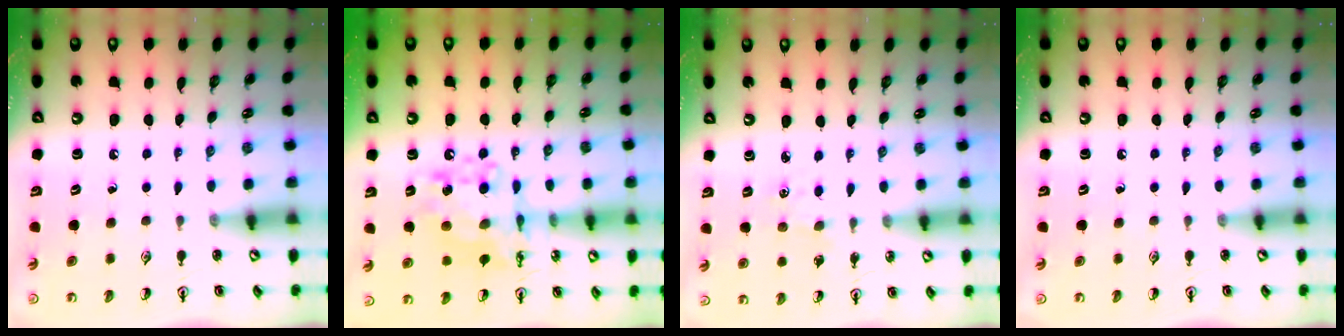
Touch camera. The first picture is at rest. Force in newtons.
{"total": 12.8, "press": 12.7, "slide": 1.4}
{"total": 0.7, "press": 0.7, "slide": 0.1}
{"total": 0.0}